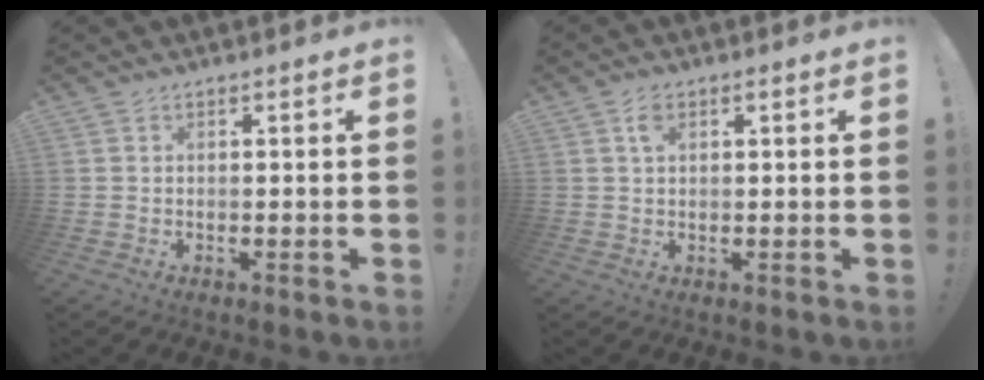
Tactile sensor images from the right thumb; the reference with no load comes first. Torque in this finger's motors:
{"motor_torque": [0.01, 0.00, 0.19, -0.01, 0.00]}